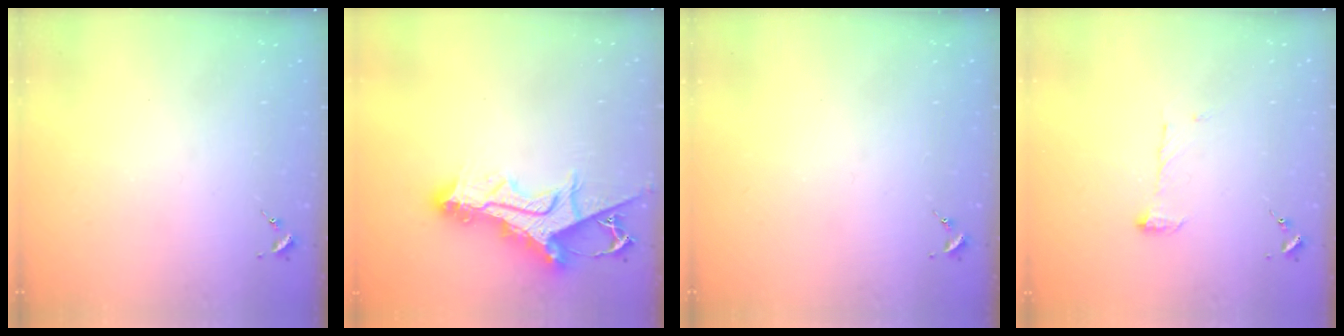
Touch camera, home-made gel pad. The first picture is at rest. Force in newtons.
{"total": 15.2, "press": 15.1, "slide": 0.7}
{"total": 0.0}
{"total": 6.9, "press": 6.9, "slide": 0.1}